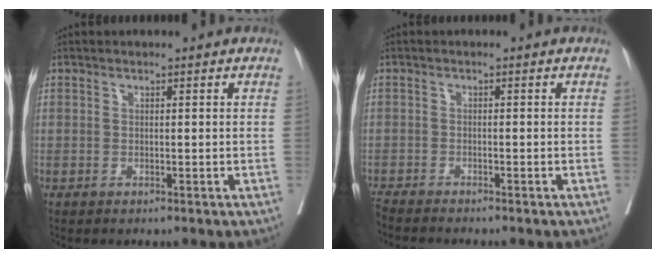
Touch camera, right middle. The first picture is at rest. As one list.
[{"total": 4.6, "force": [-4.2, -0.1, 1.7], "torque": [-0.023, -0.014, -0.070]}]